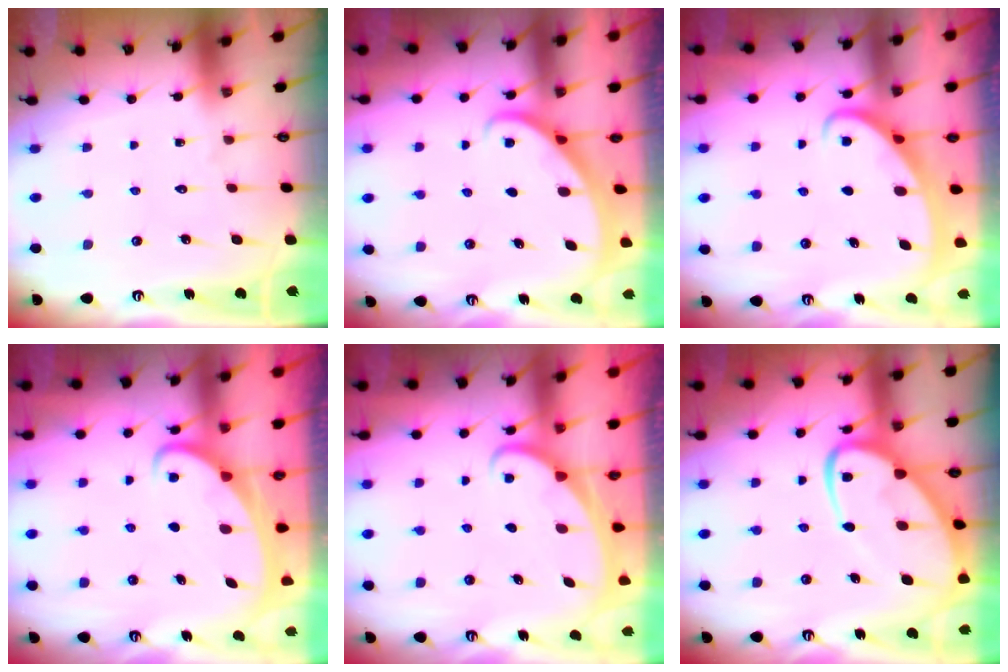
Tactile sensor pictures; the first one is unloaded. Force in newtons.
{"total": 1.5, "press": 1.5, "slide": 0.1}
{"total": 2.5, "press": 2.5, "slide": 0.4}
{"total": 2.3, "press": 2.3, "slide": 0.3}
{"total": 1.6, "press": 1.6, "slide": 0.1}
{"total": 14.4, "press": 14.3, "slide": 1.4}